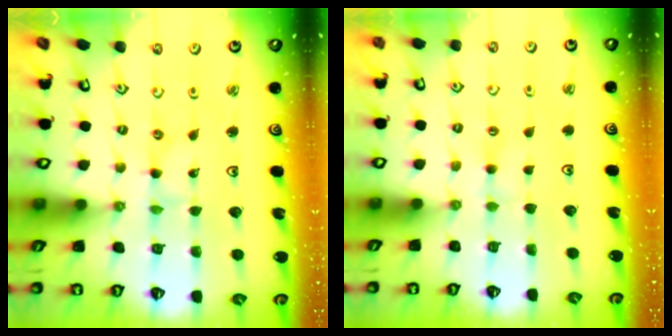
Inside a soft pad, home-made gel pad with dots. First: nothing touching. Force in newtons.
{"total": 2.2, "press": 2.2, "slide": 0.4}